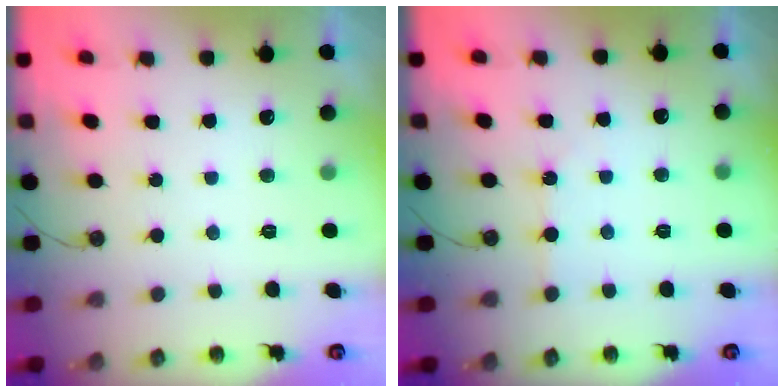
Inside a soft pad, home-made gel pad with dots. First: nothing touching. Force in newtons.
{"total": 1.5, "press": 1.5, "slide": 0.3}